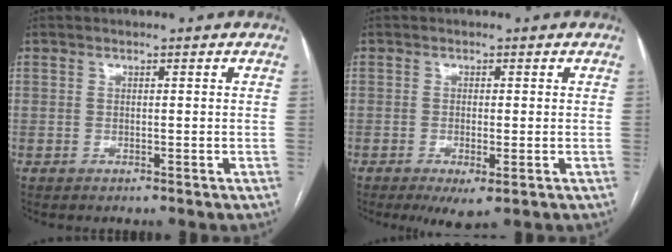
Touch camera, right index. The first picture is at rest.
{"total": 3.9, "force": [-1.6, 0.9, 3.4], "torque": [-0.056, -0.010, -0.020]}